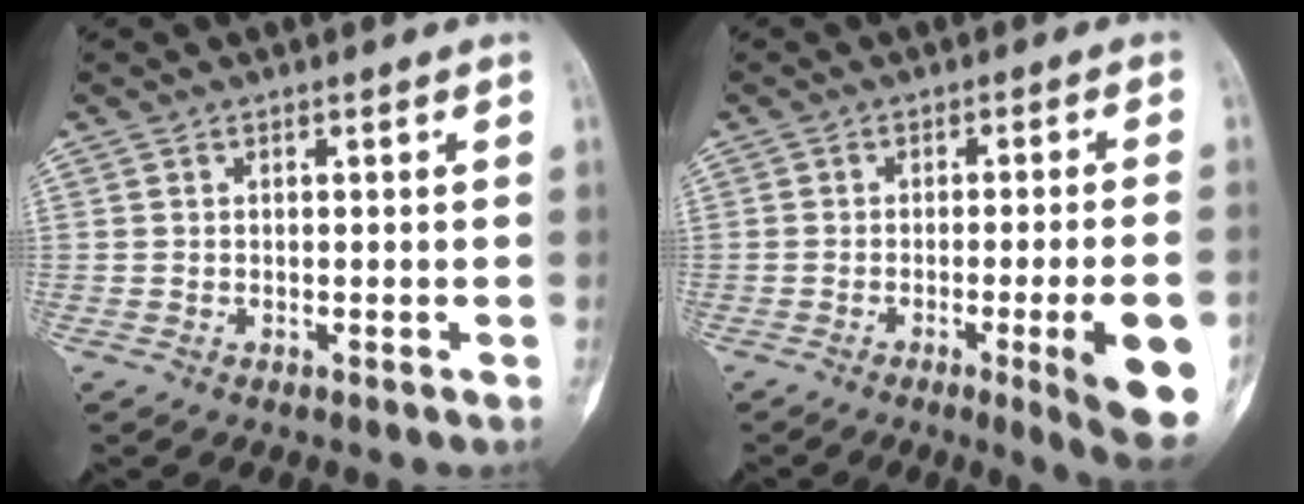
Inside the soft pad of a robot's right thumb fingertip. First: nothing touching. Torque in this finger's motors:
{"motor_torque": [1.43, 1.28, 1.30, -0.50, 0.26]}